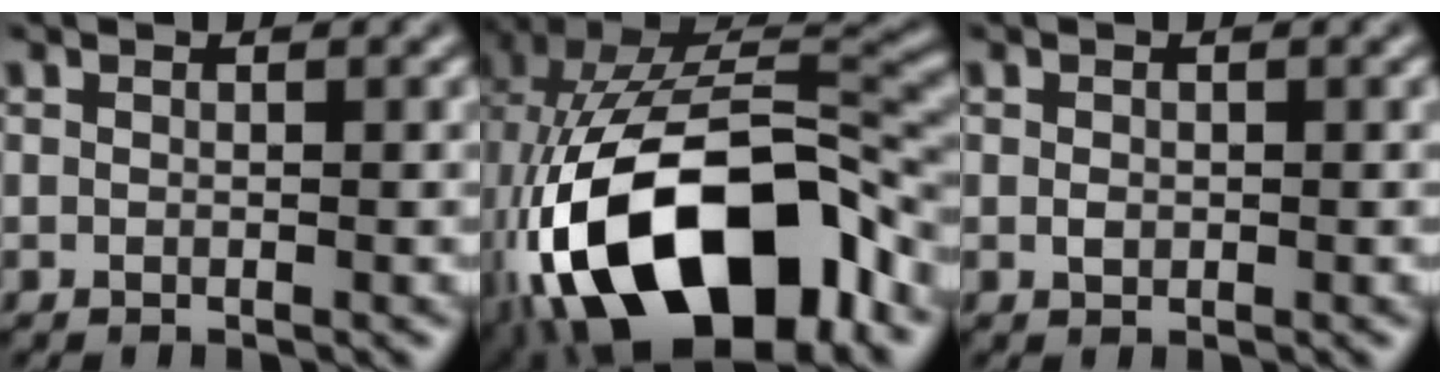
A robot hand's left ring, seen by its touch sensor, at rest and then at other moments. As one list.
[{"total": 18.1, "force": [-7.1, 9.4, 13.7], "torque": [-0.238, -0.007, -0.109]}, {"total": 0.7, "force": [0.0, 0.6, 0.5], "torque": [-0.008, -0.002, 0.000]}]